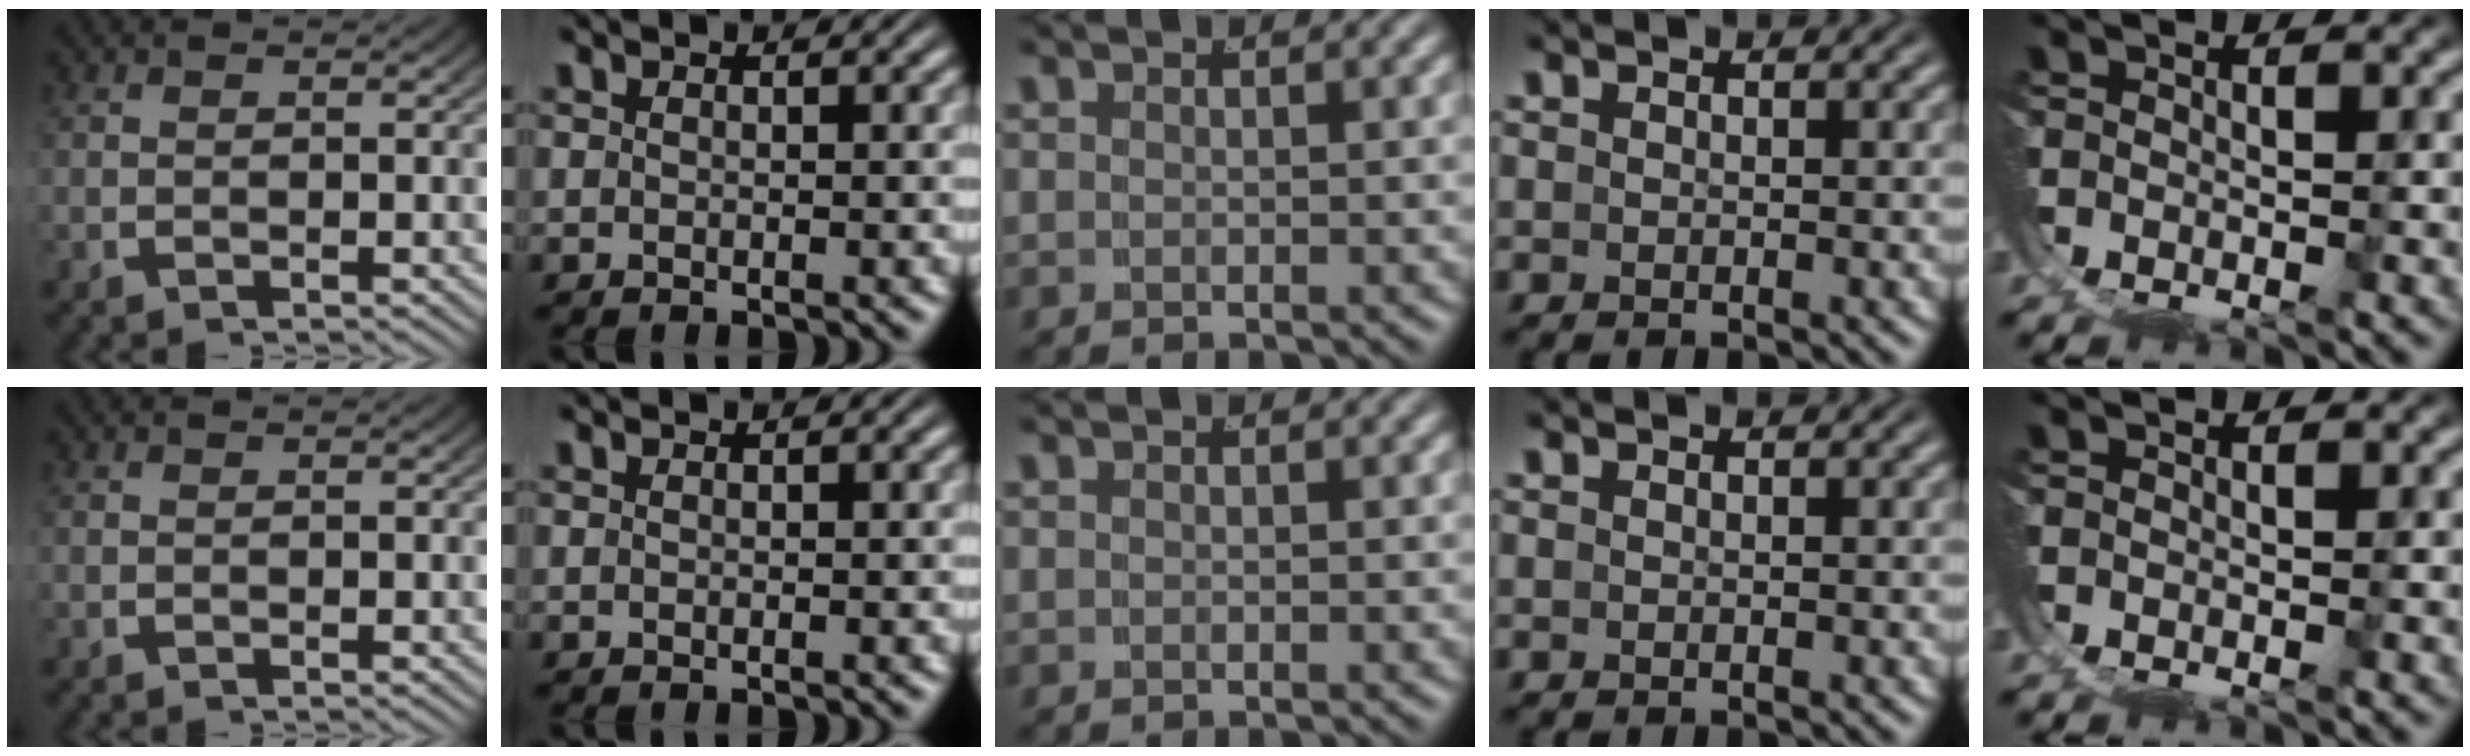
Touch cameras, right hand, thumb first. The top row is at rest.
{}